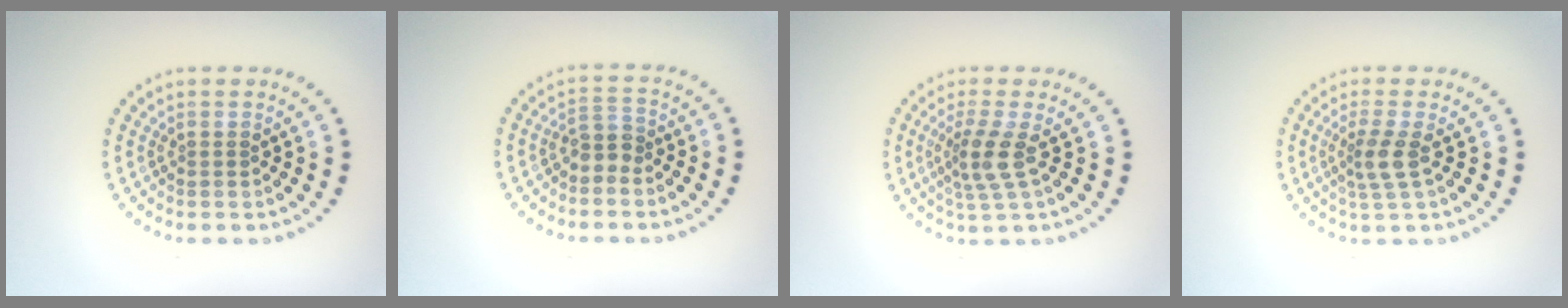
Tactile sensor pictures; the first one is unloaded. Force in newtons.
{"total": 2.0, "press": 1.6, "slide": 1.1}
{"total": 2.8, "press": 2.2, "slide": 1.8}
{"total": 2.5, "press": 1.9, "slide": 1.6}